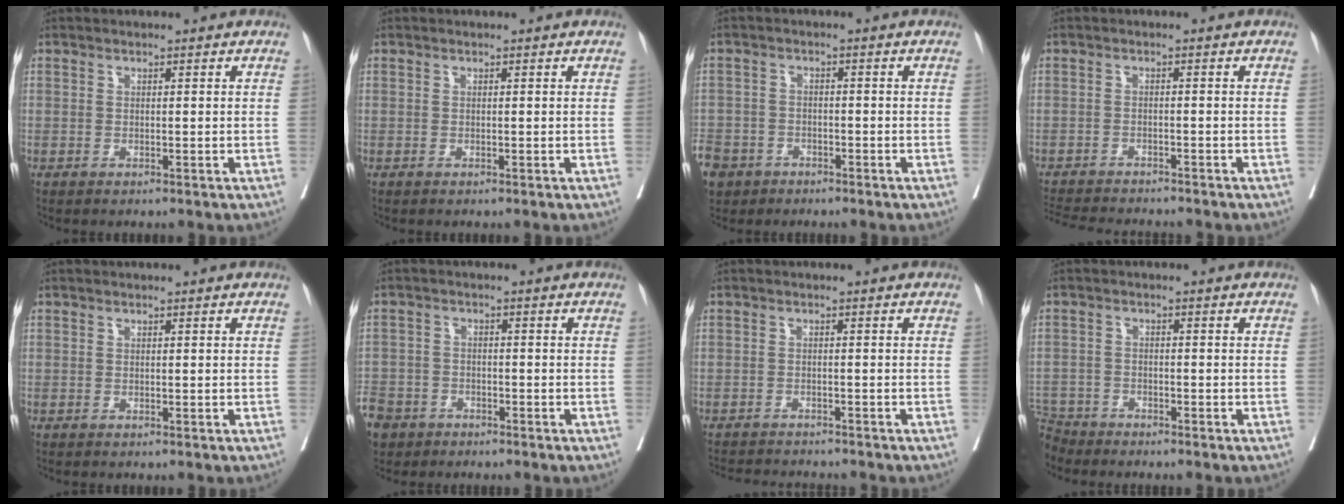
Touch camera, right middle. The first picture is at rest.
{"total": 0.0}
{"total": 11.0, "force": [-6.3, 8.3, 3.3], "torque": [-0.112, -0.003, -0.109]}
{"total": 10.2, "force": [-9.5, 1.4, 3.4], "torque": [-0.054, -0.007, -0.138]}
{"total": 0.0}
{"total": 10.1, "force": [-6.4, 7.4, 2.7], "torque": [-0.095, -0.002, -0.115]}
{"total": 8.6, "force": [-8.2, 1.1, 2.4], "torque": [-0.032, -0.004, -0.114]}
{"total": 5.0, "force": [-4.8, 1.3, -0.7], "torque": [0.017, -0.006, -0.094]}